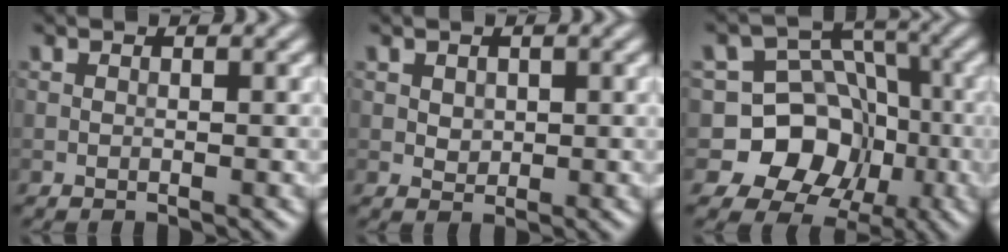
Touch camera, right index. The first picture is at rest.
{"total": 1.0, "force": [0.3, 0.9, 0.4], "torque": [-0.009, -0.003, 0.011]}
{"total": 10.0, "force": [-2.9, 9.0, 3.1], "torque": [-0.044, 0.018, -0.084]}